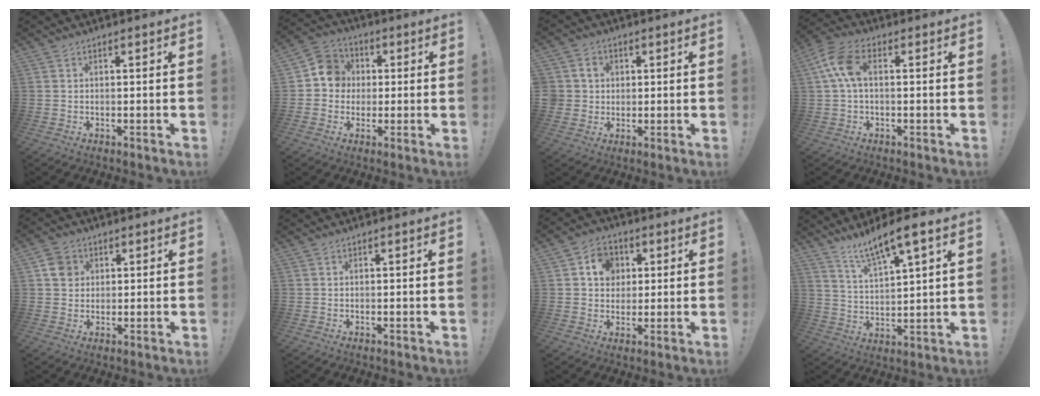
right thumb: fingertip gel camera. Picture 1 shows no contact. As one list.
[{"total": 9.0, "force": [-0.1, 8.4, 3.0], "torque": [-0.038, 0.019, 0.005]}, {"total": 5.2, "force": [0.6, 5.1, 1.1], "torque": [-0.029, 0.004, 0.014]}, {"total": 8.6, "force": [1.5, 4.4, 7.3], "torque": [-0.152, 0.006, 0.032]}, {"total": 5.8, "force": [1.9, 5.3, 1.7], "torque": [-0.018, -0.001, 0.038]}, {"total": 0.0}, {"total": 9.0, "force": [2.7, 7.8, 3.5], "torque": [-0.056, -0.002, 0.056]}, {"total": 9.7, "force": [7.9, 0.8, 5.6], "torque": [-0.101, -0.049, 0.133]}]